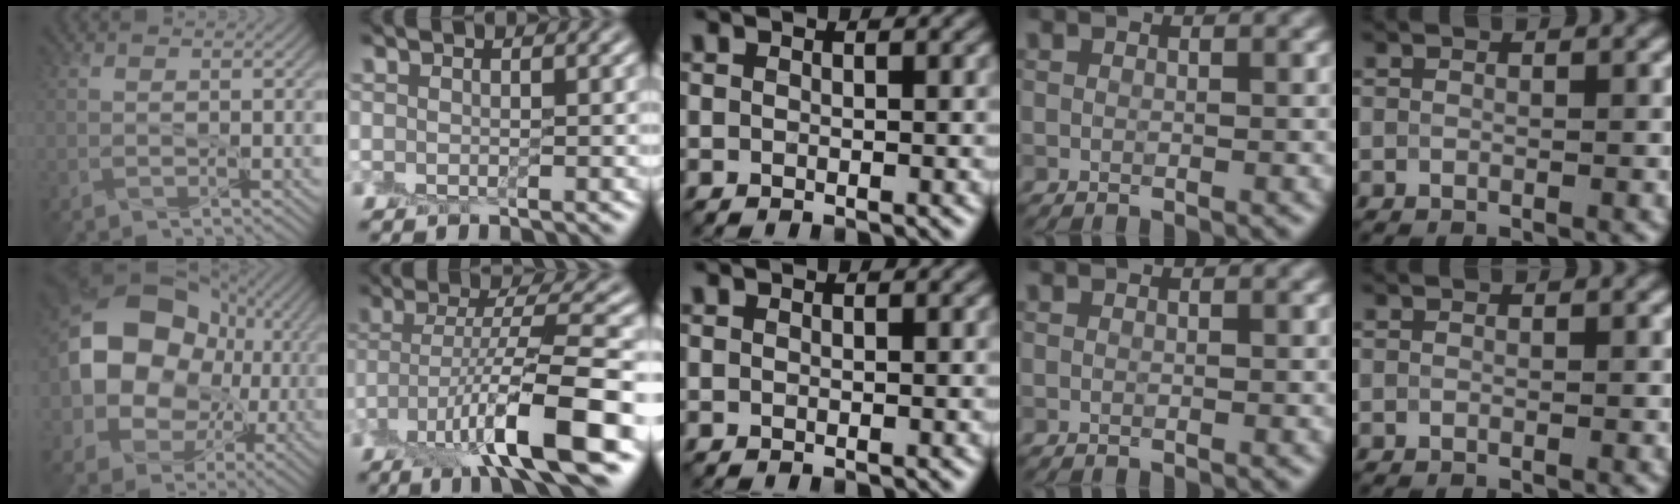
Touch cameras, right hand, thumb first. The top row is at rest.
{"thumb": {"total": 14.4, "force": [0.2, 12.0, 8.1], "torque": [-0.149, 0.000, -0.009]}, "index": {"total": 9.6, "force": [-4.4, 1.7, 8.3], "torque": [-0.142, 0.008, -0.078]}}